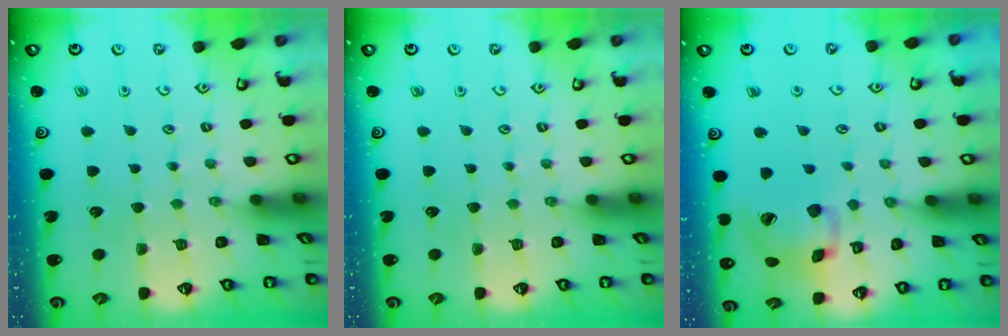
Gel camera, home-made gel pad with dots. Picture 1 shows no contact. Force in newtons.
{"total": 0.0}
{"total": 15.6, "press": 15.4, "slide": 2.3}